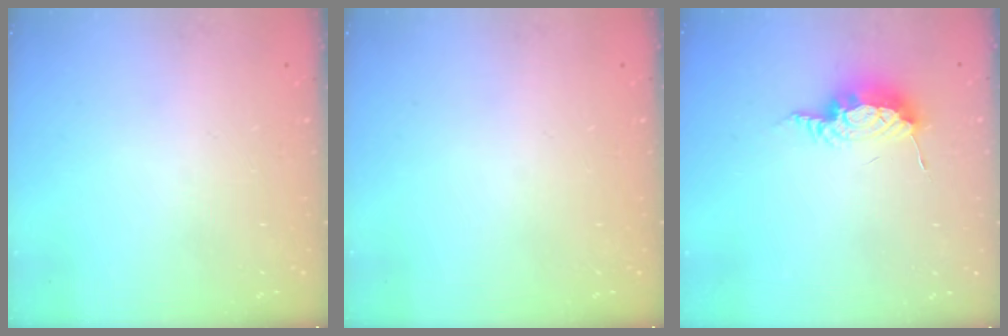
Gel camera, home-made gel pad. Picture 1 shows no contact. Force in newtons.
{"total": 0.0}
{"total": 8.9, "press": 8.9, "slide": 1.0}